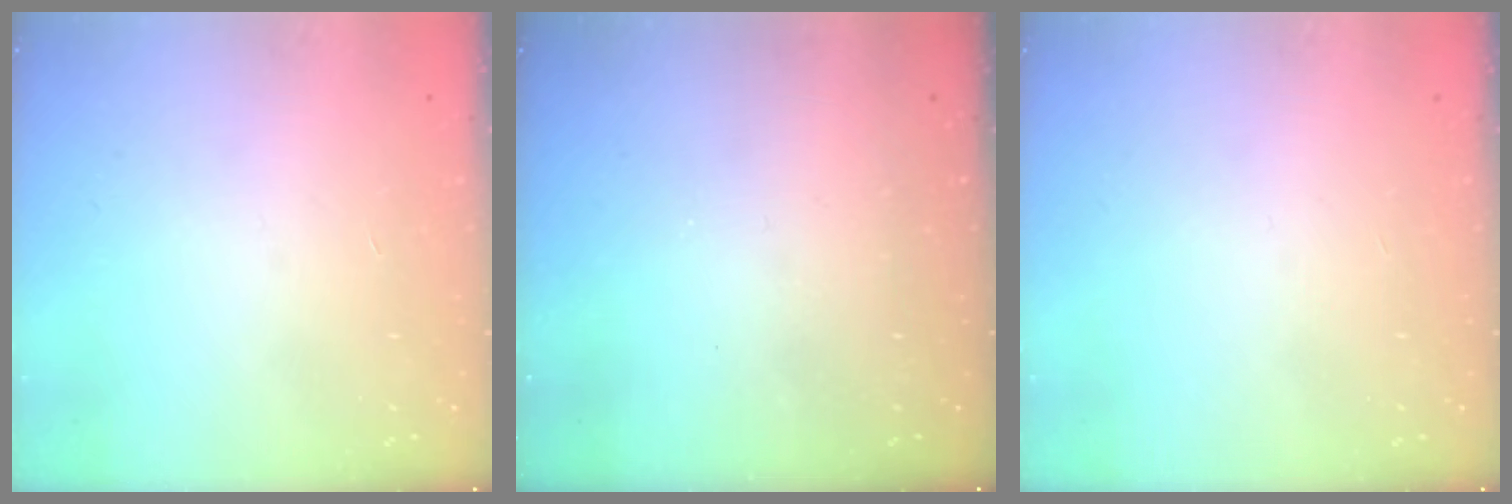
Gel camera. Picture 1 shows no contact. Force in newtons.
{"total": 0.0}
{"total": 0.0}